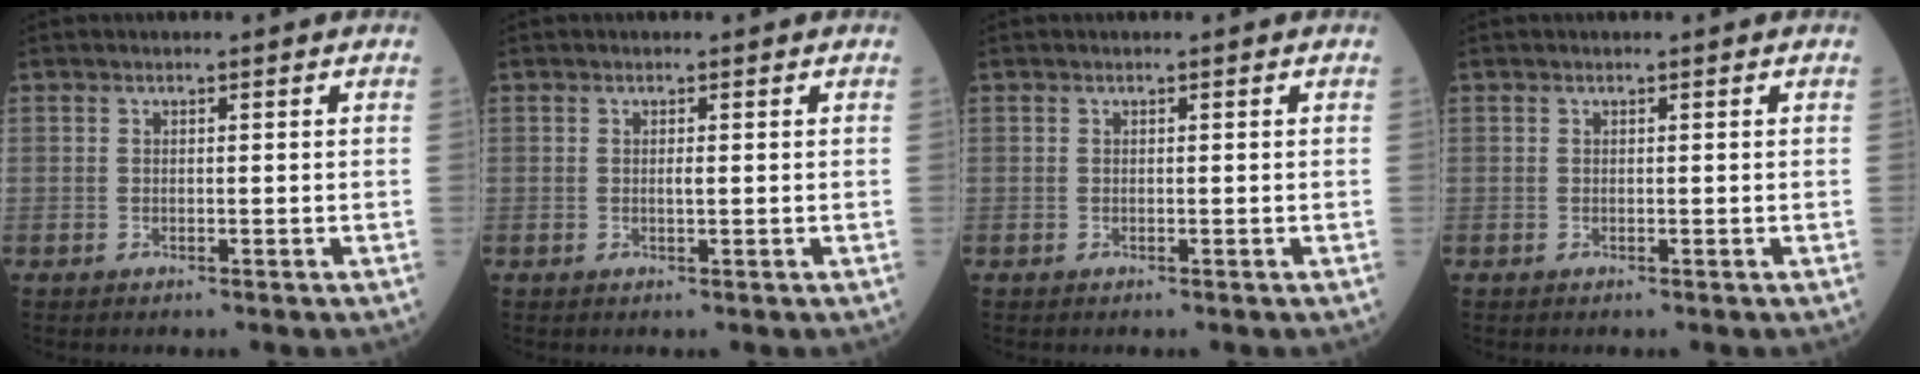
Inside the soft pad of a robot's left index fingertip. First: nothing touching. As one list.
[{"total": 0.6, "force": [0.1, 0.1, 0.6], "torque": [-0.015, -0.001, 0.001]}, {"total": 0.0}, {"total": 0.0}]